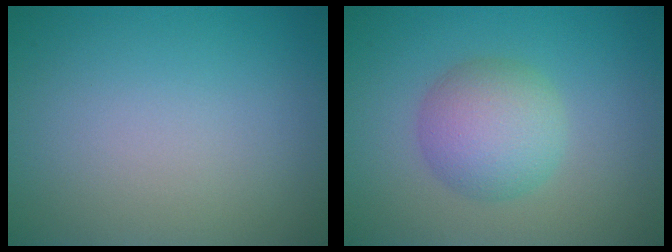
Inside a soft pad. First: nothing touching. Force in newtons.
{"total": 4.7, "press": 4.7, "slide": 0.1}